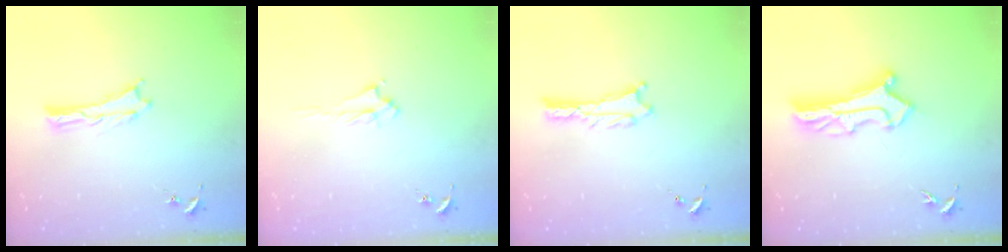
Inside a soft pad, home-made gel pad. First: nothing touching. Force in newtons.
{"total": 2.2, "press": 2.2, "slide": 0.4}
{"total": 0.9, "press": 0.8, "slide": 0.1}
{"total": 6.7, "press": 6.7, "slide": 0.6}